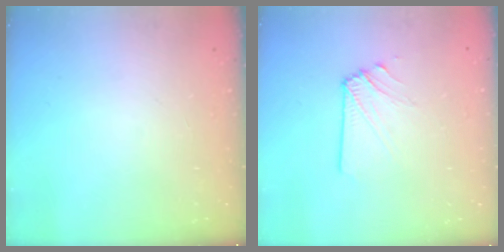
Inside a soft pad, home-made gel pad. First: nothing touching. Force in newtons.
{"total": 2.9, "press": 2.8, "slide": 0.5}